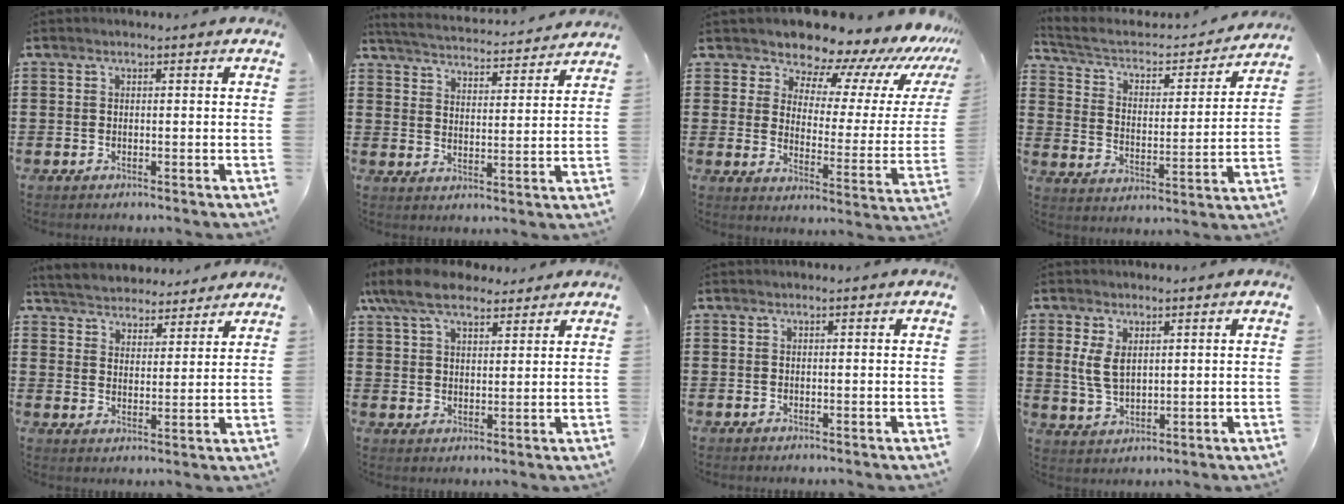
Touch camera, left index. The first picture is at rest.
{"total": 3.9, "force": [3.8, -0.4, 0.3], "torque": [-0.029, -0.036, 0.060]}
{"total": 10.0, "force": [9.2, 2.6, 2.9], "torque": [-0.064, -0.081, 0.153]}
{"total": 3.9, "force": [2.9, 1.9, 1.7], "torque": [-0.054, -0.023, 0.040]}
{"total": 4.5, "force": [4.5, 0.7, 0.0], "torque": [-0.023, -0.026, 0.077]}
{"total": 8.5, "force": [6.7, 3.3, 4.2], "torque": [-0.100, -0.006, 0.127]}
{"total": 0.0}
{"total": 4.5, "force": [1.3, 2.5, 3.5], "torque": [-0.081, 0.003, 0.022]}